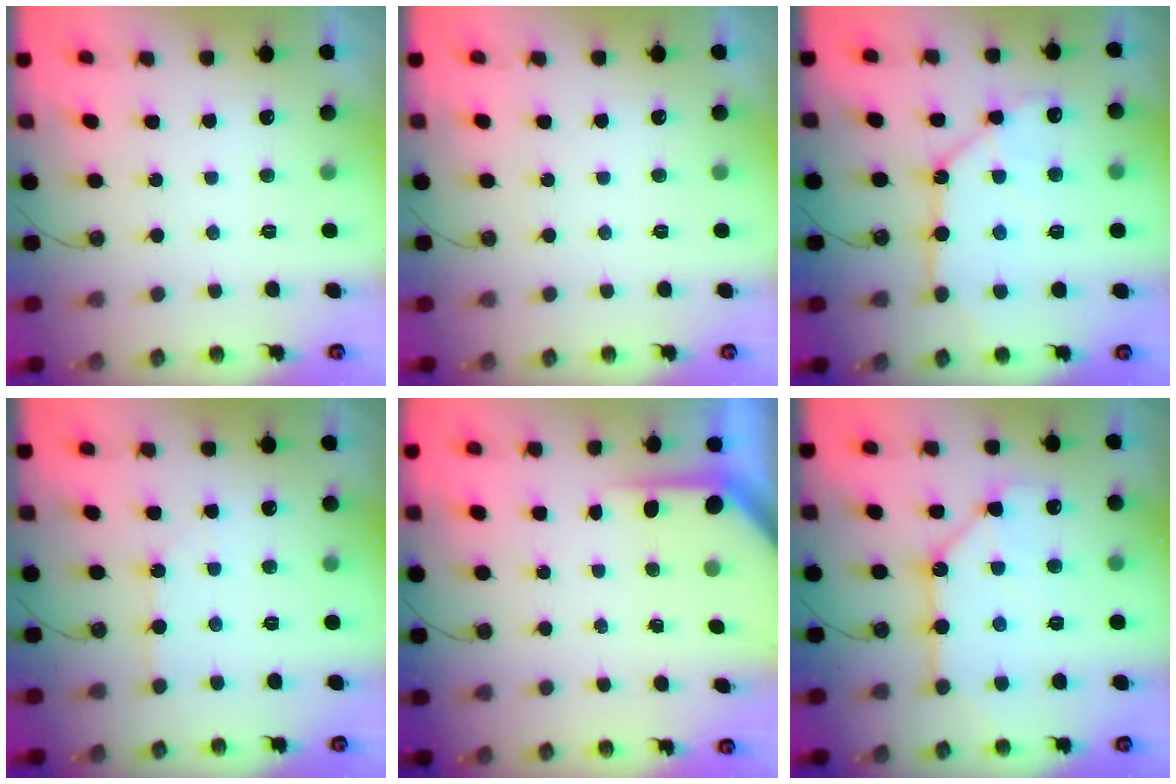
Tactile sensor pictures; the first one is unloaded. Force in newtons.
{"total": 0.0}
{"total": 11.1, "press": 11.0, "slide": 1.1}
{"total": 3.8, "press": 3.7, "slide": 0.5}
{"total": 4.4, "press": 4.4, "slide": 0.1}
{"total": 13.5, "press": 13.5, "slide": 1.4}